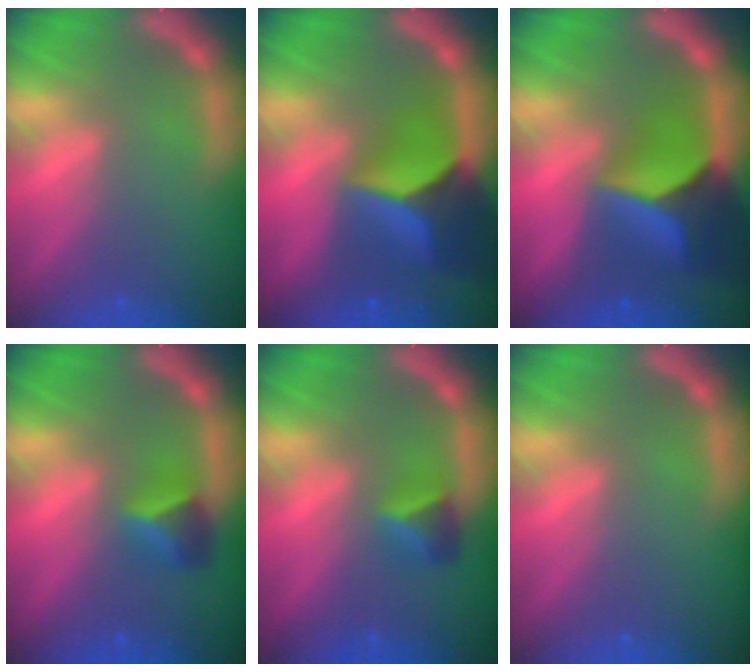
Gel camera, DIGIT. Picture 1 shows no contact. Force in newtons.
{"total": 9.5}
{"total": 10.0}
{"total": 2.9}
{"total": 2.4}
{"total": 0.0}